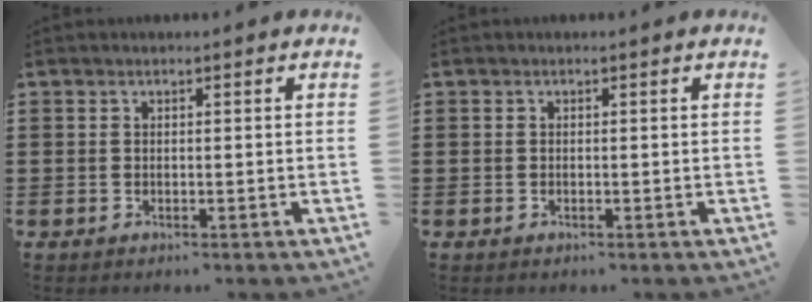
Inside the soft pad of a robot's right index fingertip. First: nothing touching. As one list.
[{"total": 0.0}]